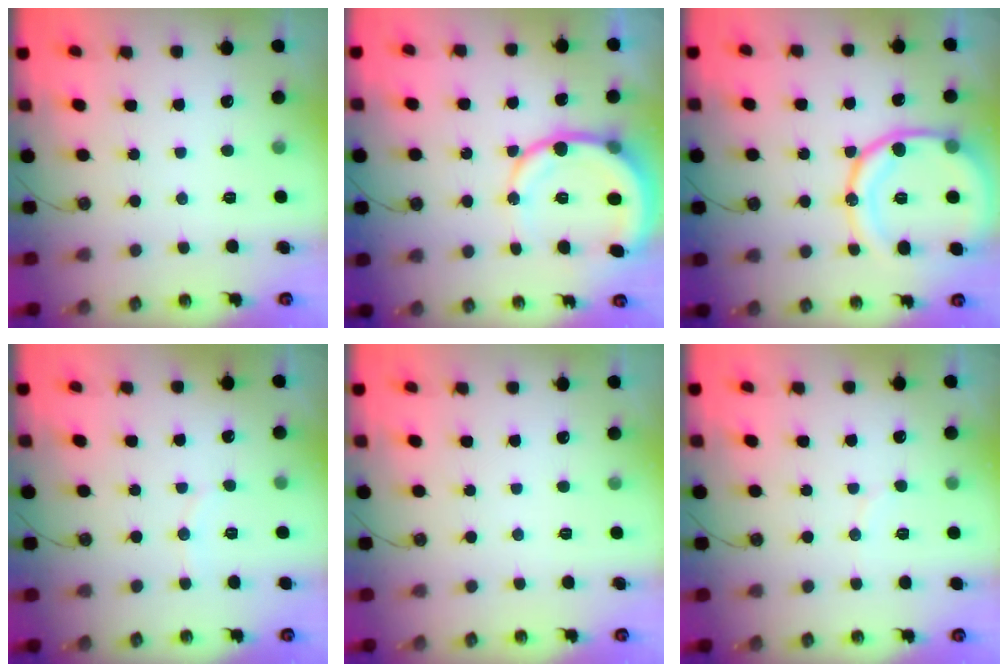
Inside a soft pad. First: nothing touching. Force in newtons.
{"total": 12.7, "press": 12.5, "slide": 2.4}
{"total": 17.4, "press": 17.3, "slide": 1.6}
{"total": 3.3, "press": 3.3, "slide": 0.4}
{"total": 0.0}
{"total": 2.9, "press": 2.9, "slide": 0.3}